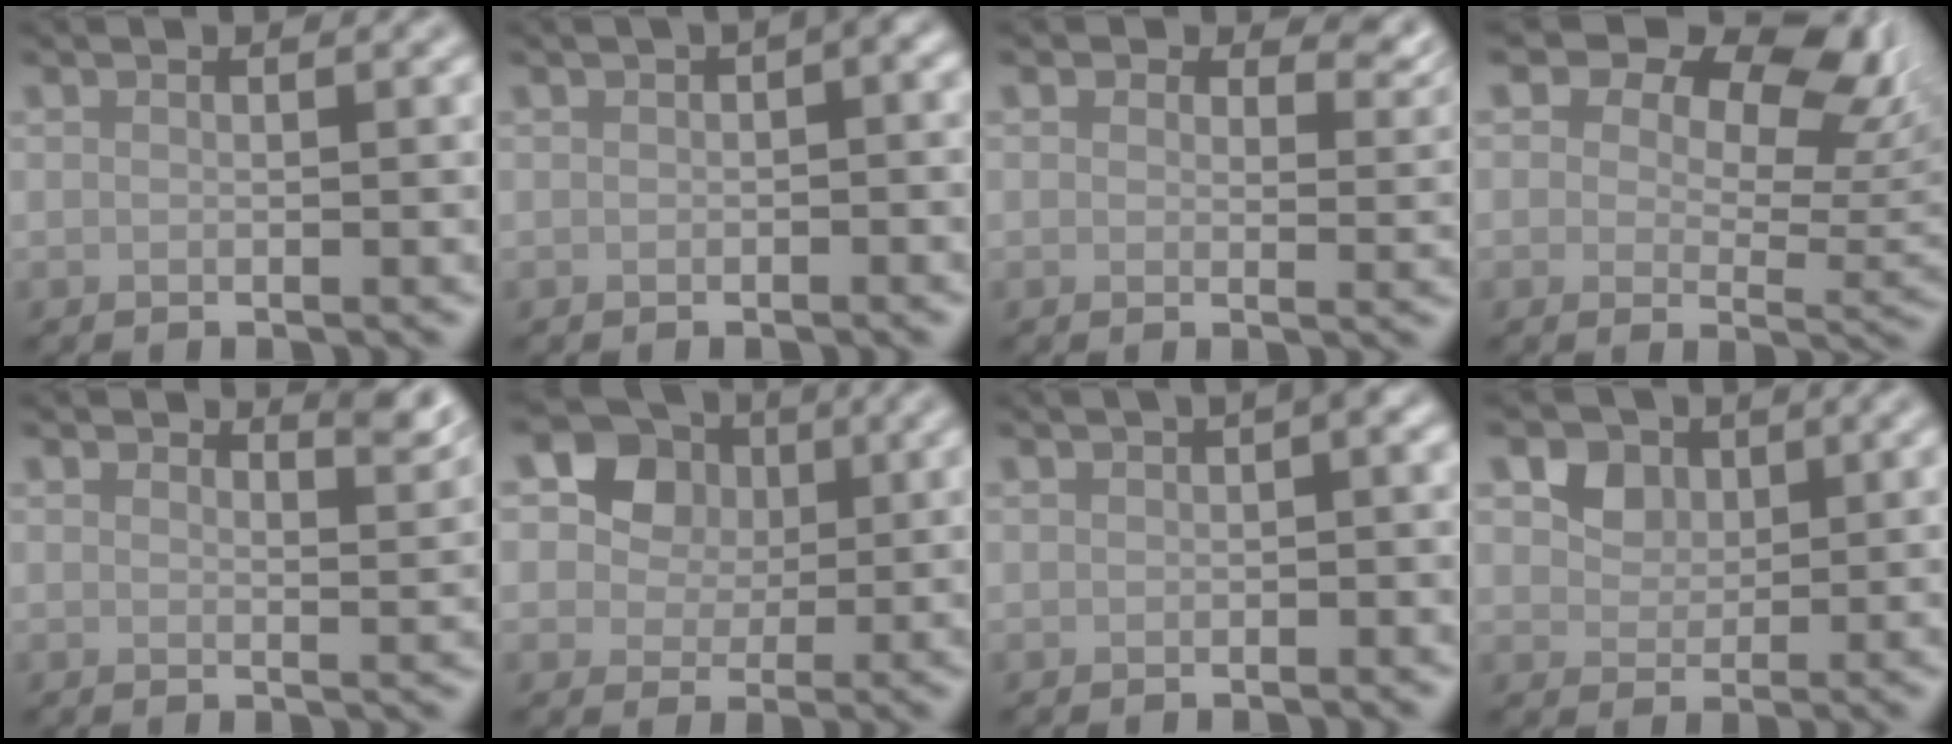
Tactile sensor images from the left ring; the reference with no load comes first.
{"total": 2.6, "force": [0.6, 1.2, 2.3], "torque": [-0.019, 0.011, 0.002]}
{"total": 4.0, "force": [2.4, 2.3, 2.2], "torque": [-0.031, -0.006, 0.028]}
{"total": 10.9, "force": [6.3, 5.8, 6.8], "torque": [-0.089, 0.005, 0.086]}
{"total": 2.4, "force": [2.2, 0.5, 1.0], "torque": [-0.009, -0.006, 0.029]}
{"total": 11.3, "force": [5.1, 9.1, 4.5], "torque": [-0.111, 0.025, 0.081]}
{"total": 2.3, "force": [0.5, 0.9, 2.0], "torque": [-0.018, 0.012, 0.004]}
{"total": 3.1, "force": [1.4, 2.4, 1.4], "torque": [-0.030, -0.011, 0.030]}